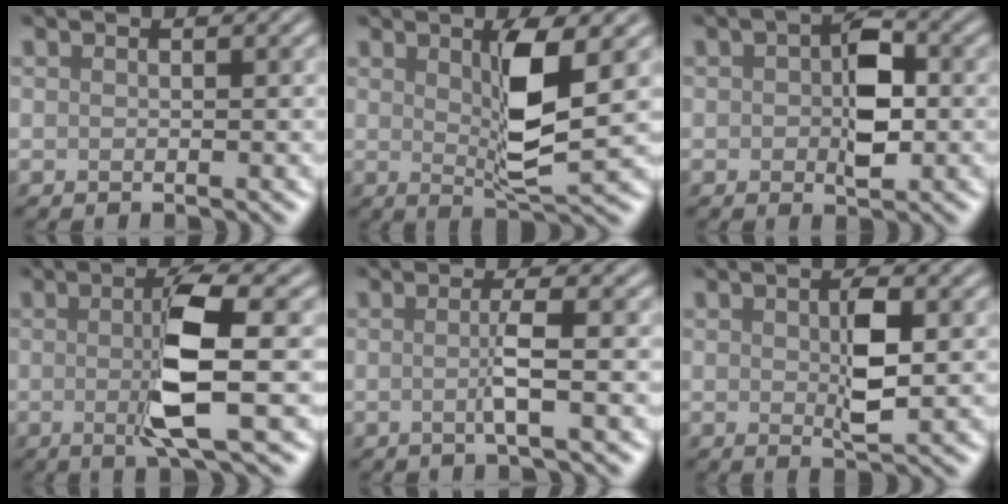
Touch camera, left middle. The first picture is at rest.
{"total": 5.2, "force": [1.1, 1.1, 4.9], "torque": [-0.090, -0.009, 0.022]}
{"total": 4.7, "force": [0.1, 2.5, 4.1], "torque": [-0.059, 0.003, -0.002]}
{"total": 6.0, "force": [-0.2, 1.0, 5.9], "torque": [-0.110, -0.005, -0.005]}
{"total": 2.4, "force": [-0.2, 0.3, 2.4], "torque": [-0.048, -0.006, -0.009]}
{"total": 3.6, "force": [0.3, 1.2, 3.4], "torque": [-0.060, -0.002, 0.006]}